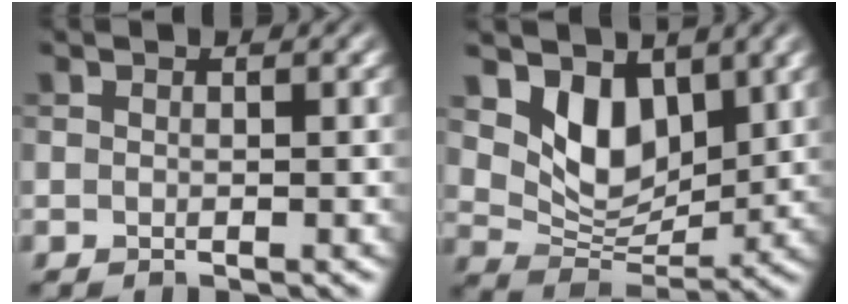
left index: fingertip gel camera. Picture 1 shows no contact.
{"total": 5.4, "force": [2.6, 3.5, 3.2], "torque": [-0.069, -0.021, 0.045]}